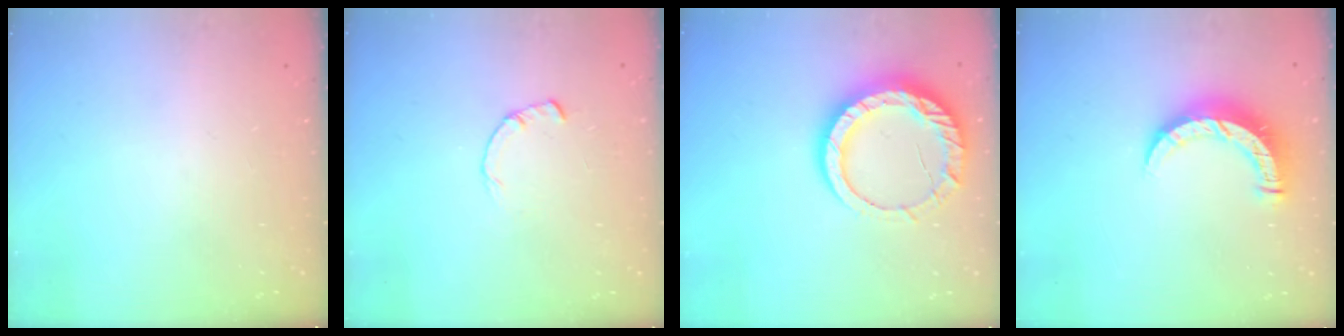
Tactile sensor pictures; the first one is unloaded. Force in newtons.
{"total": 0.8, "press": 0.8, "slide": 0.2}
{"total": 14.3, "press": 14.3, "slide": 1.3}
{"total": 8.9, "press": 8.9, "slide": 0.8}